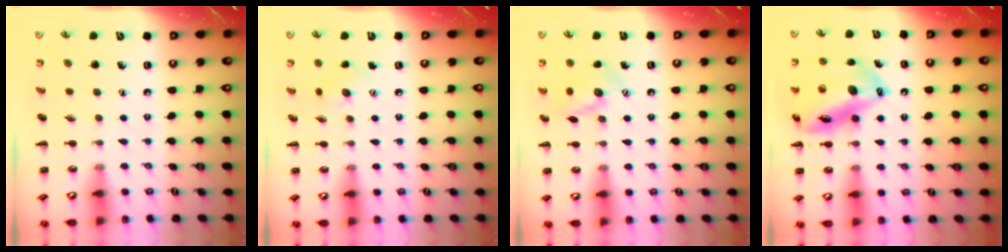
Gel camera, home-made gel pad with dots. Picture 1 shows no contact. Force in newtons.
{"total": 6.2, "press": 6.0, "slide": 1.4}
{"total": 10.4, "press": 10.4, "slide": 0.6}
{"total": 17.9, "press": 17.5, "slide": 4.1}